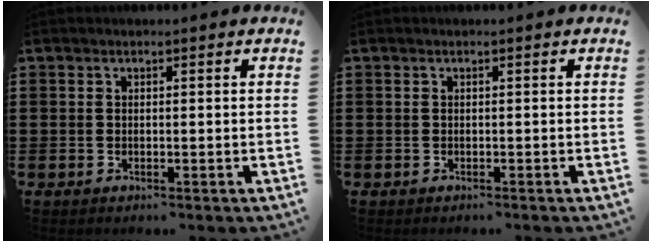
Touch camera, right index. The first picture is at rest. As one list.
[{"total": 0.0}]